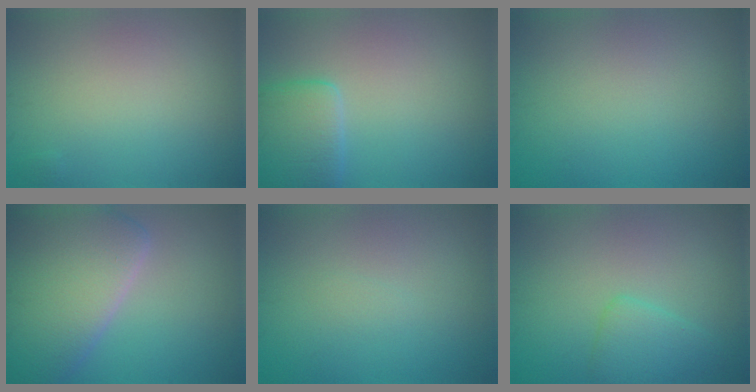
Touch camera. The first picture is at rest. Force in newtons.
{"total": 3.6, "press": 3.6, "slide": 0.4}
{"total": 0.0}
{"total": 9.8, "press": 9.8, "slide": 1.0}
{"total": 0.5, "press": 0.5, "slide": 0.1}
{"total": 2.6, "press": 2.6, "slide": 0.1}